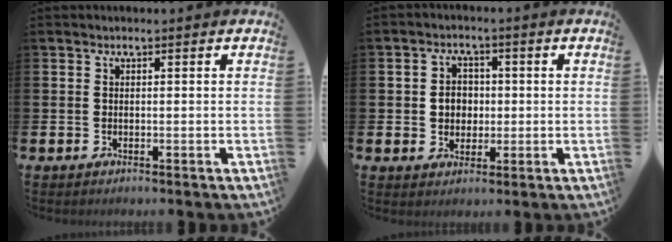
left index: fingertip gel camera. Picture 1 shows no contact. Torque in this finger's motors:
{"motor_torque": [0.37, 0.31, 0.11, 0.06]}